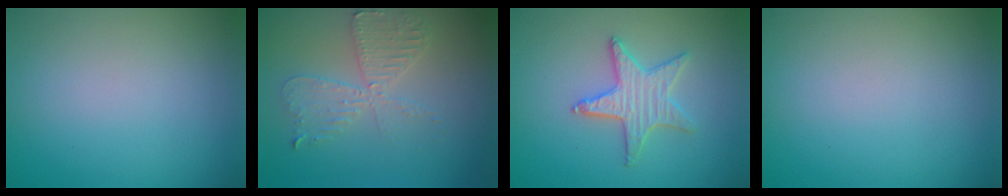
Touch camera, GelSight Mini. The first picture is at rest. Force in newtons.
{"total": 3.8, "press": 3.3, "slide": 1.9}
{"total": 3.2, "press": 3.2, "slide": 0.5}
{"total": 0.0}